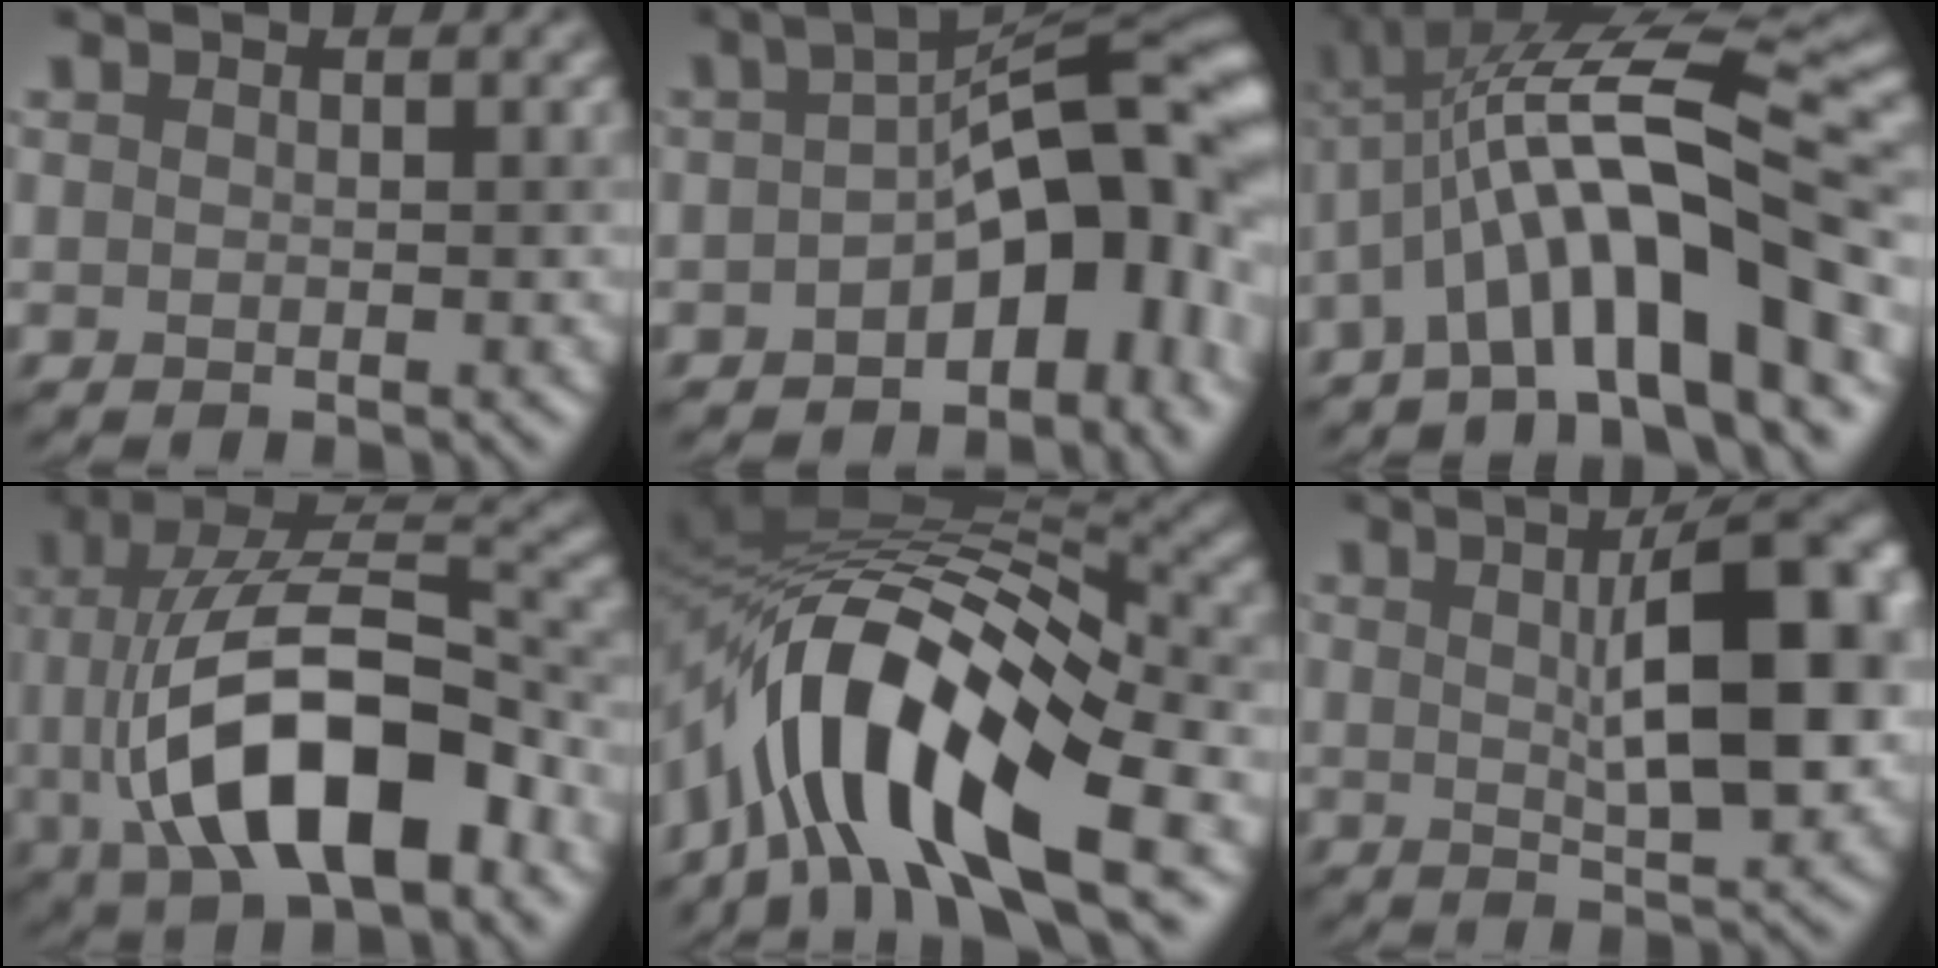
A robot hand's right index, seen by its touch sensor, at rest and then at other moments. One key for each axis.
{"total": 10.6, "fx": -2.6, "fy": 5.2, "fz": 8.9, "tx": -0.100, "ty": 0.017, "tz": -0.050}
{"total": 12.5, "fx": -3.6, "fy": 2.7, "fz": 11.6, "tx": -0.184, "ty": 0.034, "tz": -0.057}
{"total": 12.8, "fx": -3.3, "fy": 6.1, "fz": 10.8, "tx": -0.193, "ty": 0.008, "tz": -0.060}
{"total": 13.2, "fx": -6.2, "fy": 4.8, "fz": 10.6, "tx": -0.177, "ty": 0.019, "tz": -0.114}
{"total": 10.4, "fx": 1.5, "fy": 3.1, "fz": 9.8, "tx": -0.123, "ty": 0.013, "tz": 0.024}